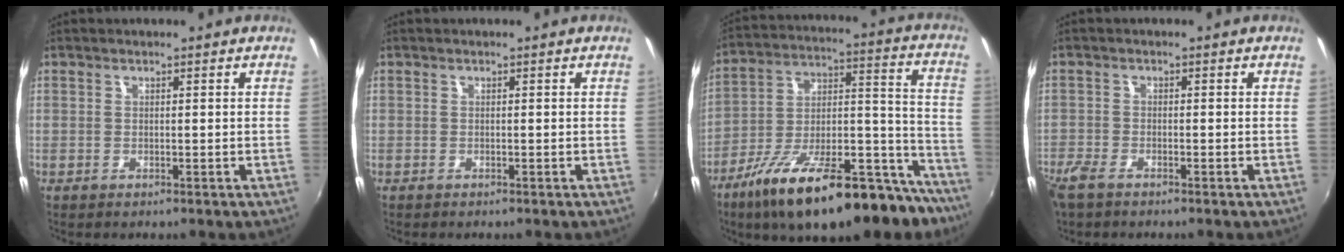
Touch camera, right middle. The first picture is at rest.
{"total": 0.0}
{"total": 30.1, "force": [-21.5, 9.5, 18.8], "torque": [-0.268, 0.001, -0.320]}
{"total": 3.9, "force": [-3.1, 1.3, 2.0], "torque": [-0.056, -0.011, -0.065]}